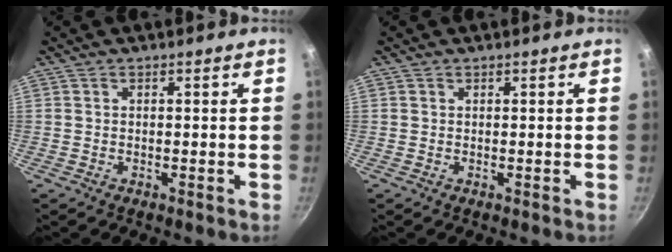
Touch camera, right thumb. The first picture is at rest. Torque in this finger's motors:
{"motor_torque": [-0.14, -0.57, -0.12, -0.37, 0.04]}